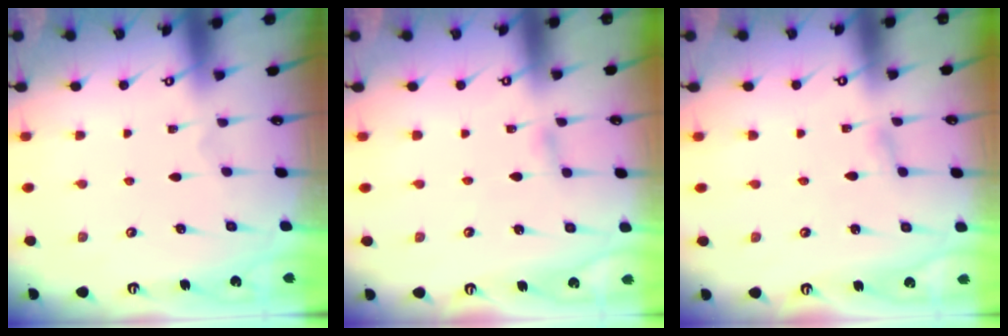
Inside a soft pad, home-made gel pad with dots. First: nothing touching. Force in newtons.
{"total": 2.8, "press": 2.8, "slide": 0.3}
{"total": 1.6, "press": 1.6, "slide": 0.1}